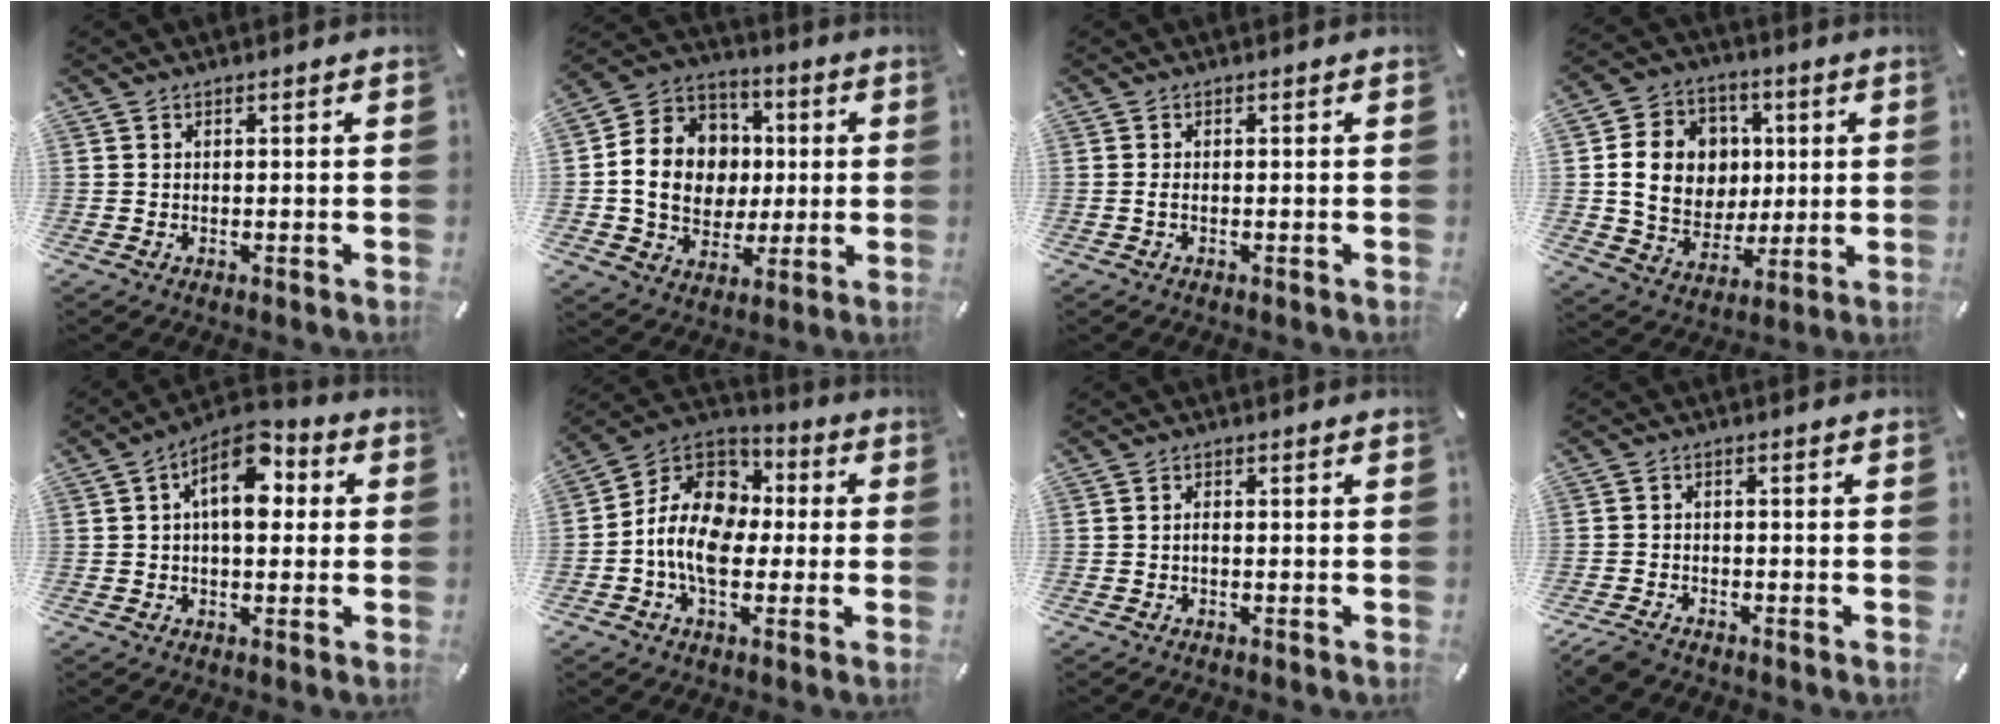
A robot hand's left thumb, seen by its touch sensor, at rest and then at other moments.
{"total": 14.8, "force": [-0.2, 13.3, 6.5], "torque": [-0.135, 0.019, 0.007]}
{"total": 0.9, "force": [-0.4, 0.2, 0.8], "torque": [-0.016, -0.002, -0.007]}
{"total": 15.1, "force": [1.9, 13.2, 6.9], "torque": [-0.126, 0.010, 0.046]}
{"total": 10.8, "force": [2.8, 6.0, 8.5], "torque": [-0.111, -0.010, 0.049]}
{"total": 13.6, "force": [-2.5, 10.1, 8.7], "torque": [-0.200, 0.013, -0.052]}
{"total": 0.9, "force": [-0.4, 0.2, 0.8], "torque": [-0.017, 0.000, -0.007]}
{"total": 3.2, "force": [-2.9, 1.0, 1.0], "torque": [-0.028, 0.012, -0.059]}